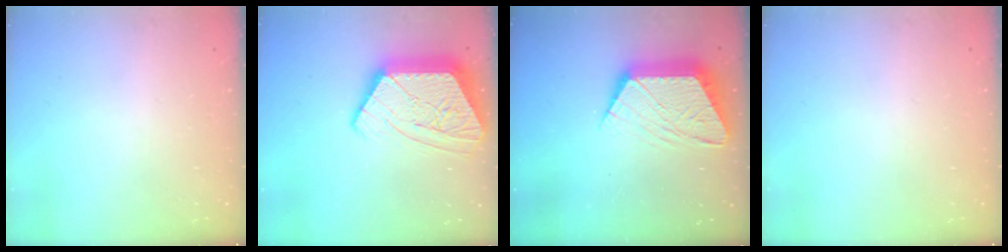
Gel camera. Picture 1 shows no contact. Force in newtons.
{"total": 19.9, "press": 19.8, "slide": 1.5}
{"total": 14.6, "press": 14.6, "slide": 1.0}
{"total": 0.0}